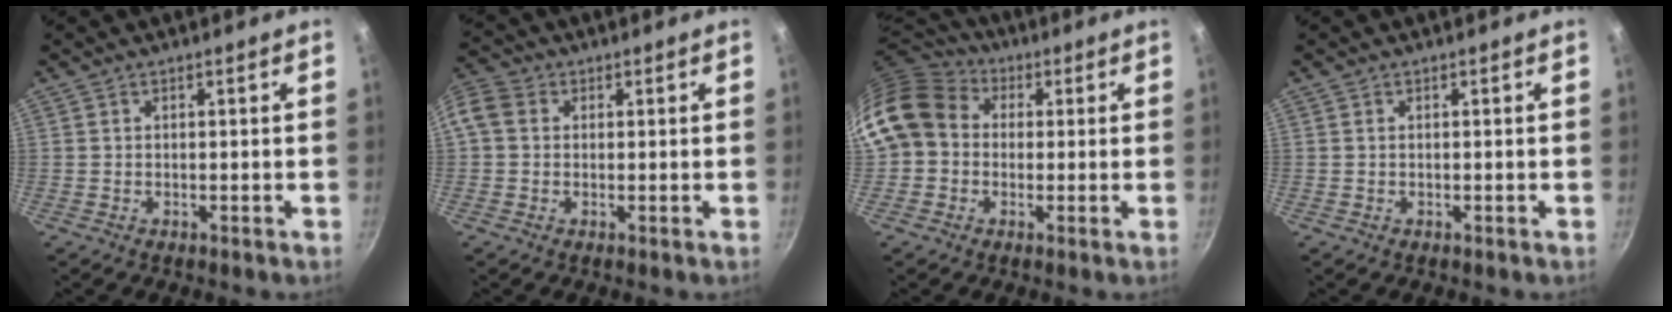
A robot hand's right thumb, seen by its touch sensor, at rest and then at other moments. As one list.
[{"total": 8.7, "force": [1.2, 7.3, 4.6], "torque": [-0.113, 0.026, 0.008]}, {"total": 13.3, "force": [2.2, 10.9, 7.2], "torque": [-0.118, 0.026, 0.023]}, {"total": 0.0}]